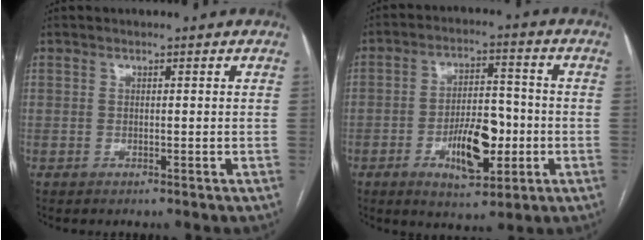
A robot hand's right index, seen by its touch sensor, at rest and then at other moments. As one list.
[{"total": 10.2, "force": [-3.0, 4.0, 8.8], "torque": [-0.151, 0.008, -0.045]}]